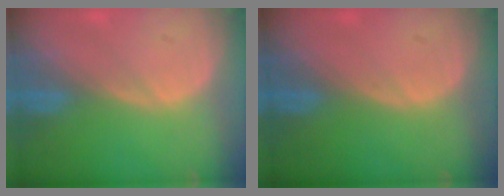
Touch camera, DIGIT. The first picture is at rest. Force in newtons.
{"total": 0.0}